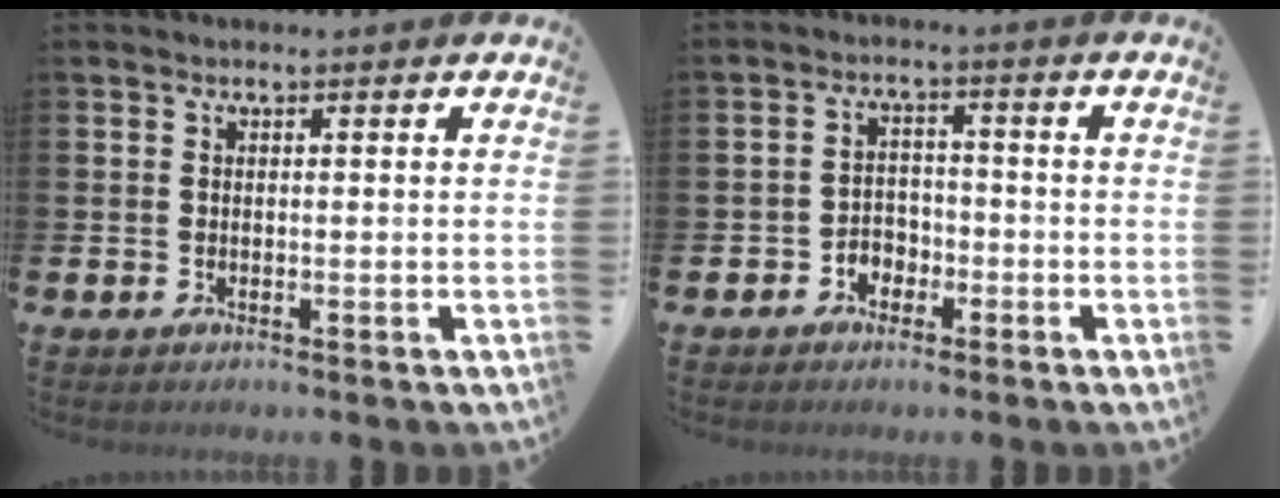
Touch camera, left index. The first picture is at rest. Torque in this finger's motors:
{"motor_torque": [0.49, 0.17, 0.07, 0.05]}